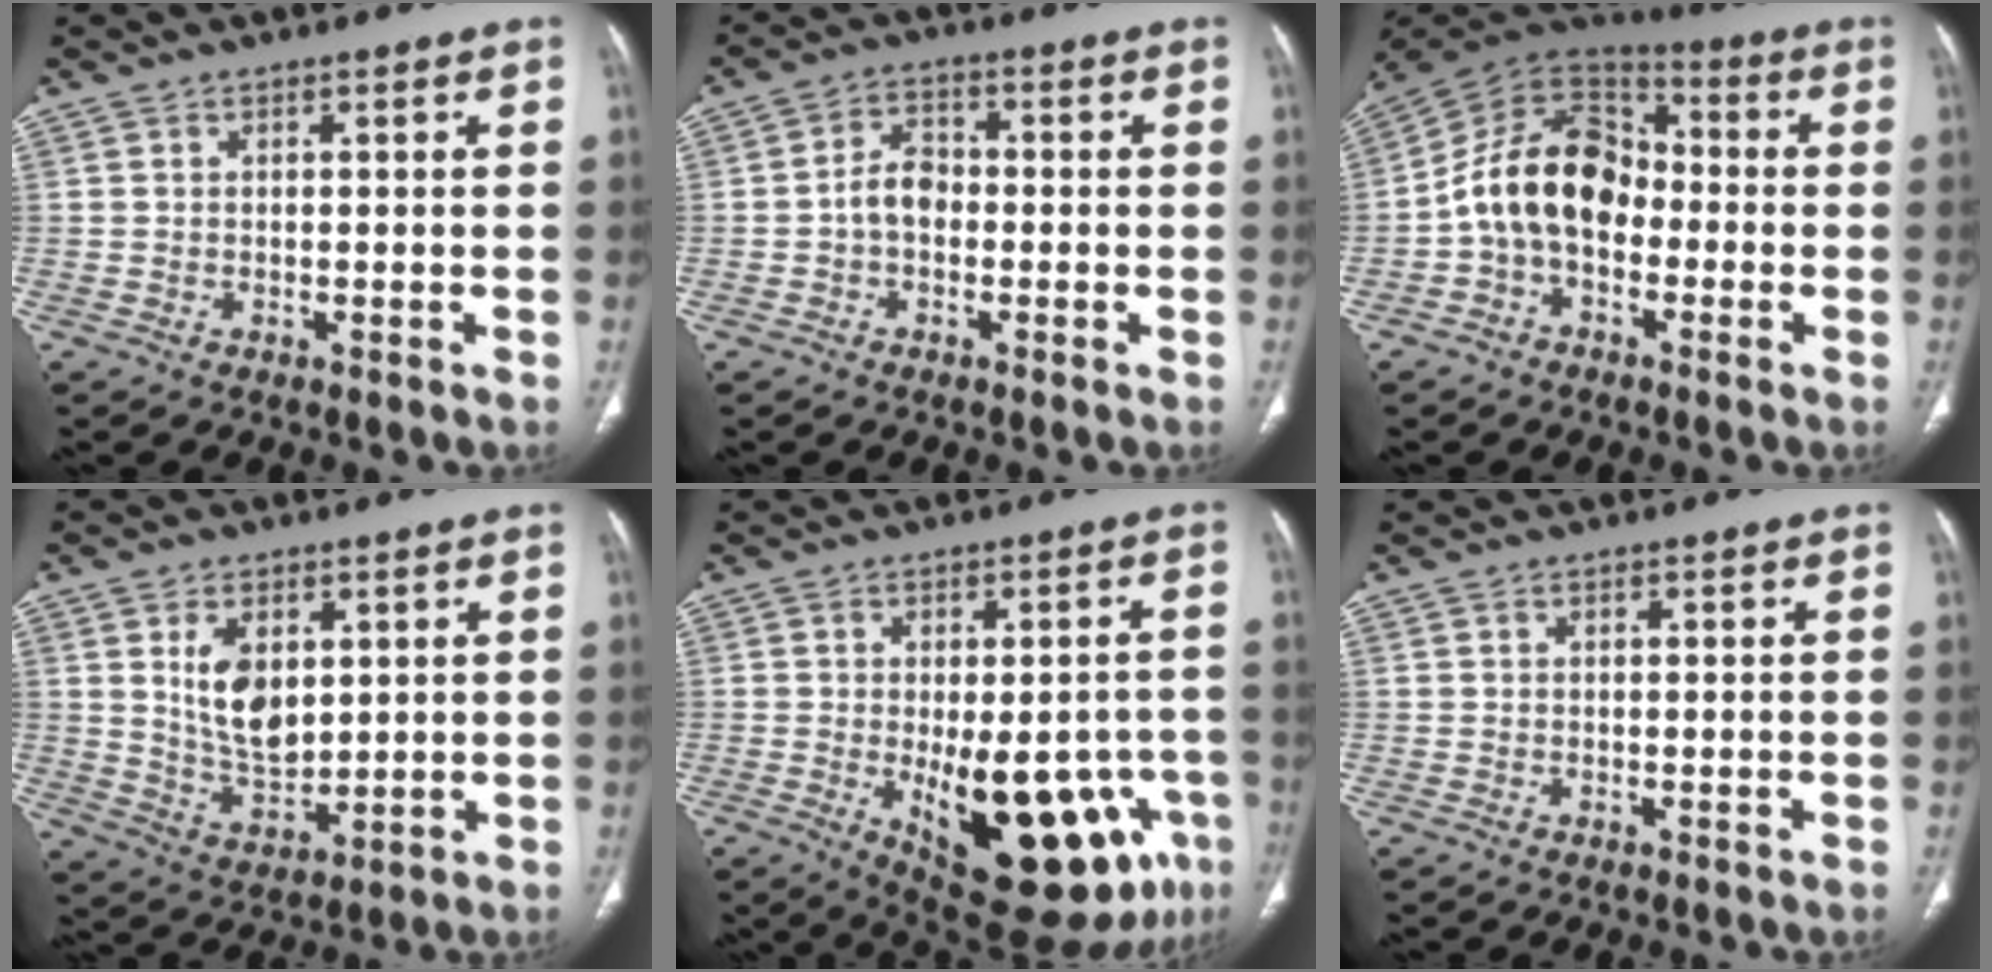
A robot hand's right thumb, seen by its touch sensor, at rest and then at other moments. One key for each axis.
{"total": 4.7, "fx": -1.0, "fy": 3.3, "fz": 3.2, "tx": -0.046, "ty": 0.019, "tz": -0.026}
{"total": 14.6, "fx": -2.5, "fy": 10.3, "fz": 10.0, "tx": -0.158, "ty": 0.054, "tz": -0.059}
{"total": 9.4, "fx": 2.7, "fy": 5.7, "fz": 7.0, "tx": -0.105, "ty": -0.020, "tz": 0.064}
{"total": 22.7, "fx": -7.4, "fy": 10.1, "fz": 18.9, "tx": -0.187, "ty": -0.002, "tz": -0.071}
{"total": 0.0}